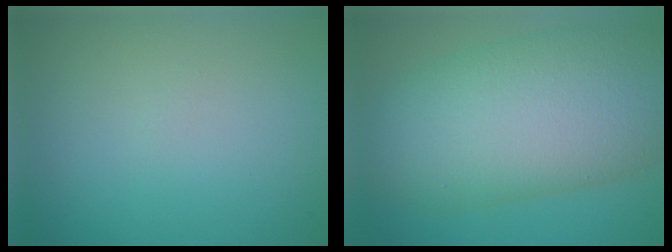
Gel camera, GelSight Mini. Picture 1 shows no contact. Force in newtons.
{"total": 12.2, "press": 12.2, "slide": 0.4}